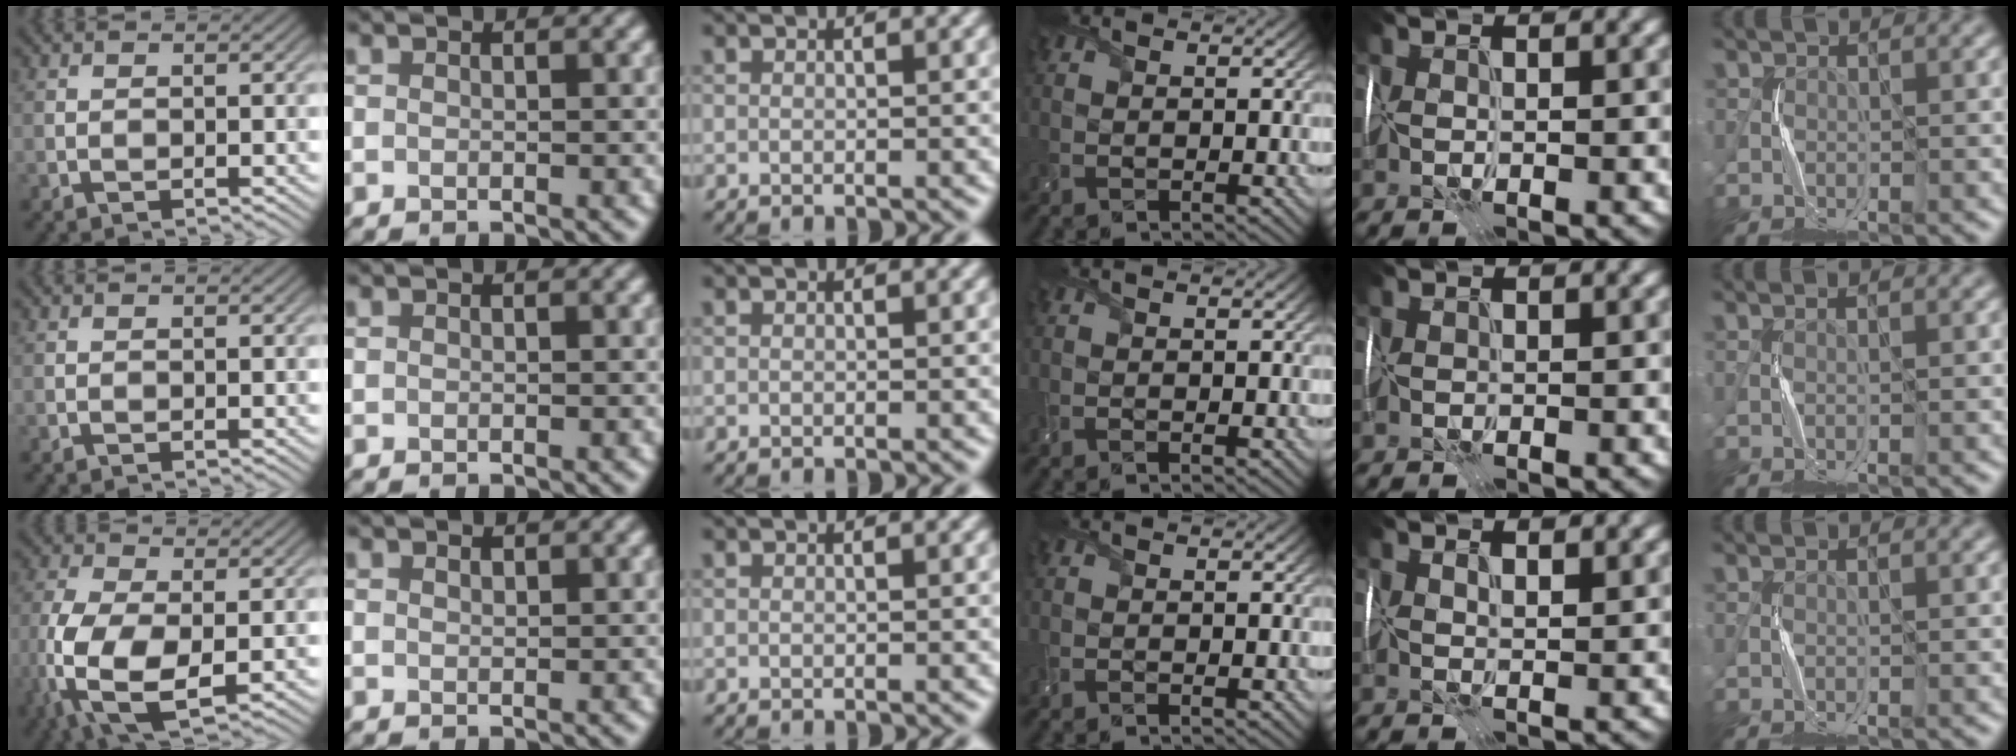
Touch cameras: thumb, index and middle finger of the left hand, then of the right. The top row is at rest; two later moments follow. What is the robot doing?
{"motion": "wrap", "object": "felt sheet"}